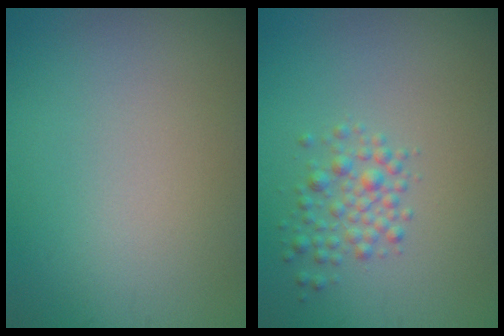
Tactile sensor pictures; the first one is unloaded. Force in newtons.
{"total": 2.3, "press": 2.3, "slide": 0.1}